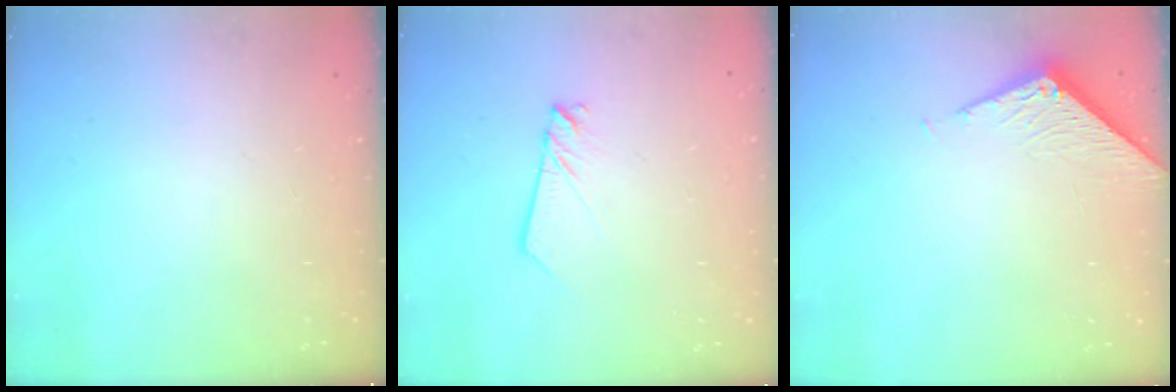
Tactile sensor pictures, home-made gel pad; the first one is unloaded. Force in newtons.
{"total": 2.2, "press": 2.2, "slide": 0.0}
{"total": 5.6, "press": 5.5, "slide": 0.4}